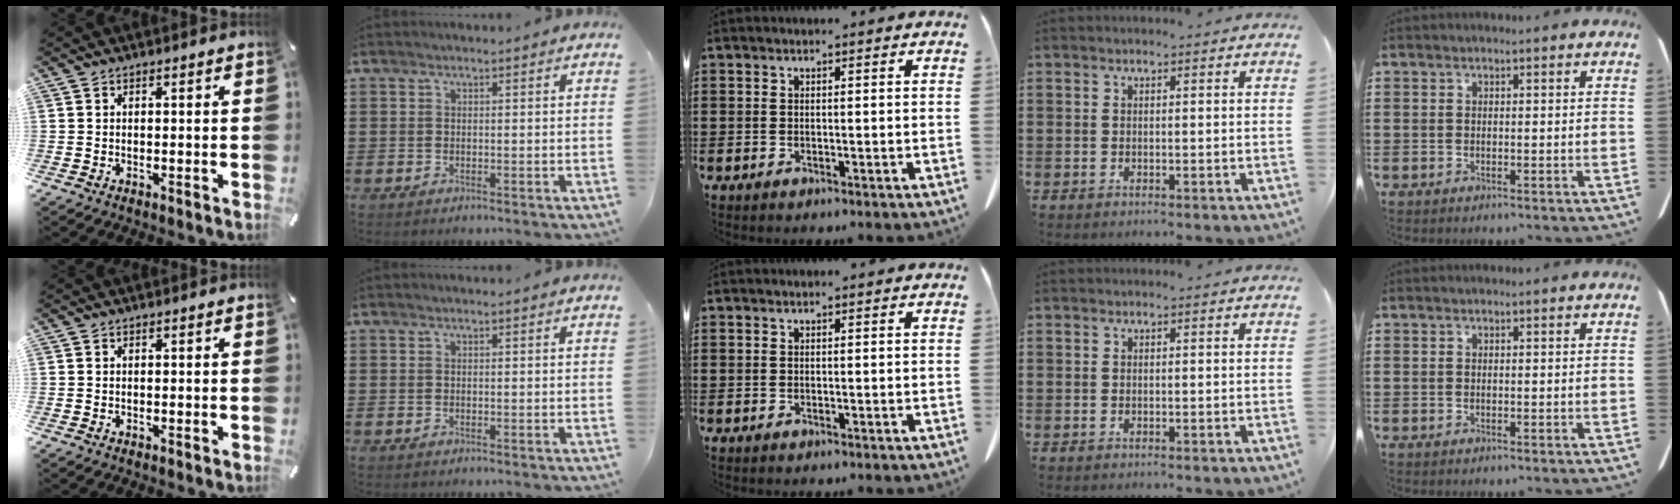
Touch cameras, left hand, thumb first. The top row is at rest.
{}